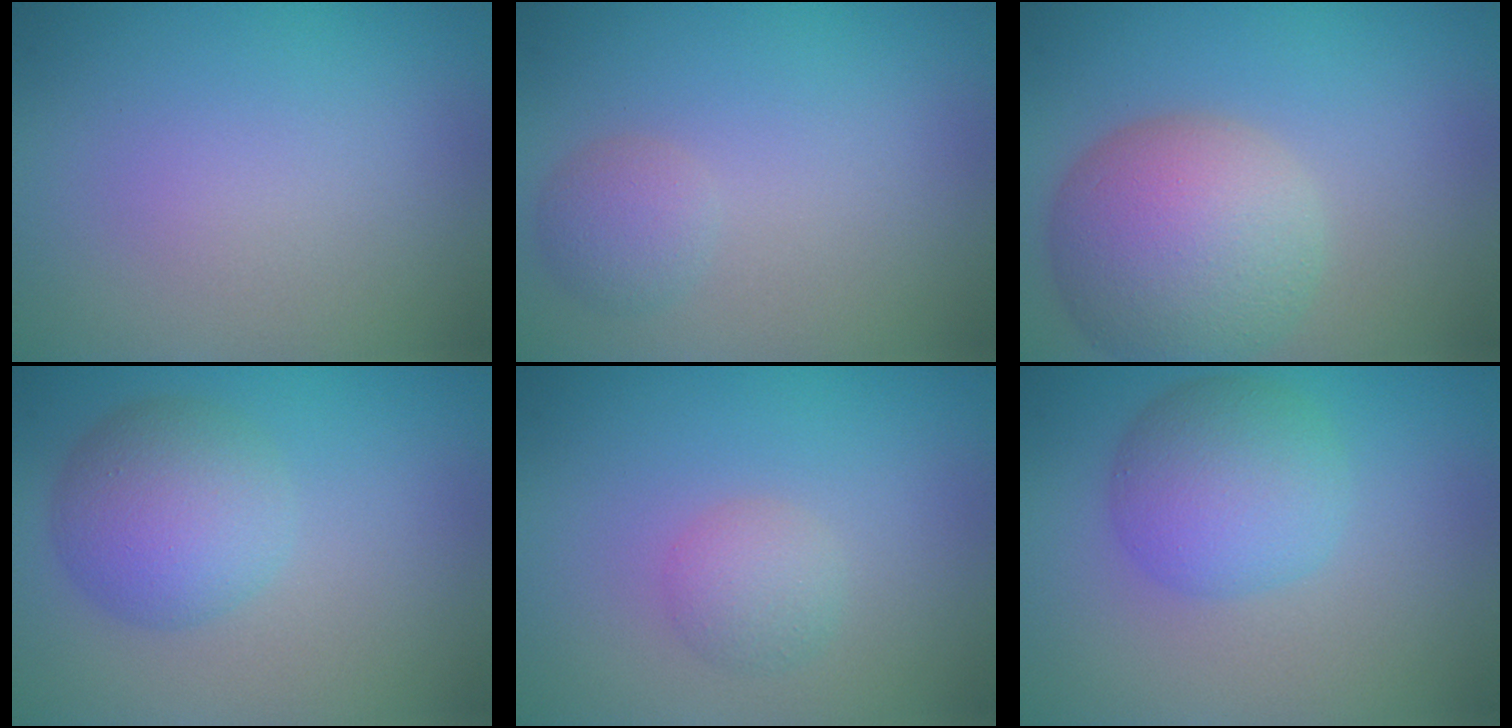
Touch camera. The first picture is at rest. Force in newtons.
{"total": 2.1, "press": 2.1, "slide": 0.0}
{"total": 8.4, "press": 8.4, "slide": 0.8}
{"total": 5.4, "press": 5.4, "slide": 0.0}
{"total": 1.8, "press": 1.8, "slide": 0.1}
{"total": 5.1, "press": 5.1, "slide": 0.1}